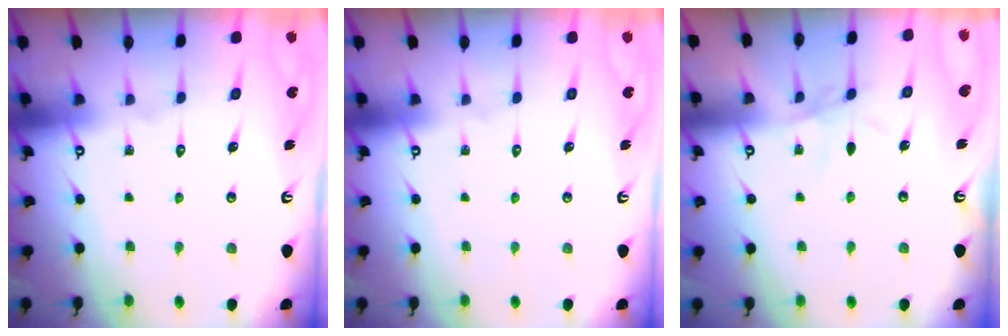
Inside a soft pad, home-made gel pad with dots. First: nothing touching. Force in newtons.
{"total": 0.0}
{"total": 2.2, "press": 2.1, "slide": 0.5}